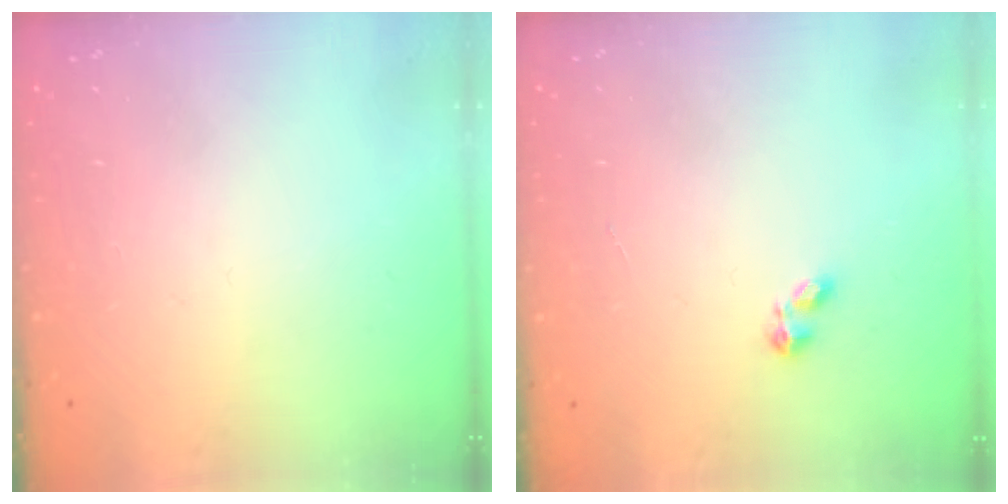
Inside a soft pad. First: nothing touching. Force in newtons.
{"total": 2.2, "press": 2.2, "slide": 0.4}